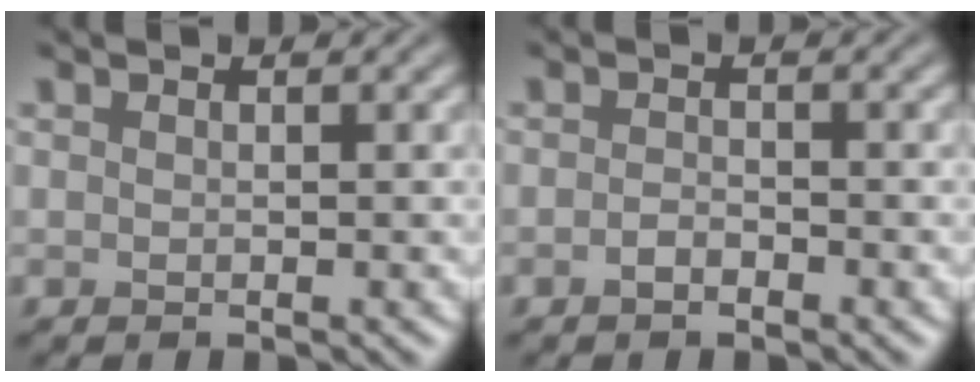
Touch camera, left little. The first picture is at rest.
{"total": 1.0, "force": [-0.6, 0.4, 0.6], "torque": [-0.014, 0.001, -0.013]}